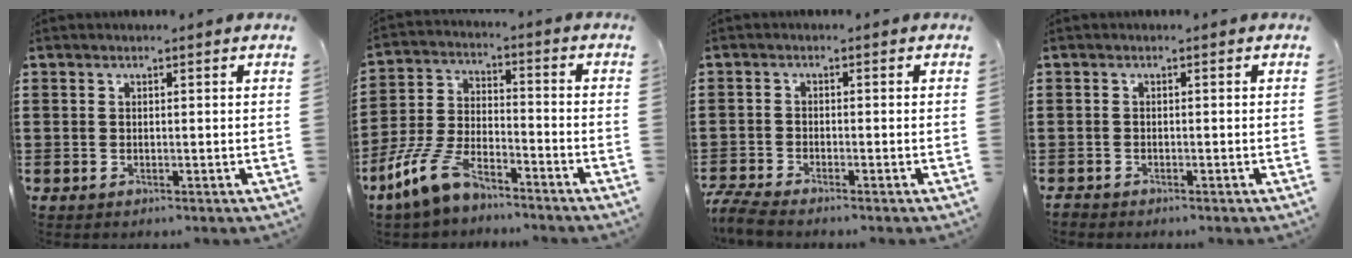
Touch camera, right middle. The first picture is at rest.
{"total": 9.8, "force": [-7.6, 3.4, 5.2], "torque": [-0.122, 0.016, -0.151]}
{"total": 2.8, "force": [-2.6, -0.1, 1.0], "torque": [-0.039, -0.009, -0.057]}
{"total": 0.8, "force": [-0.8, 0.1, 0.0], "torque": [-0.002, -0.001, -0.016]}